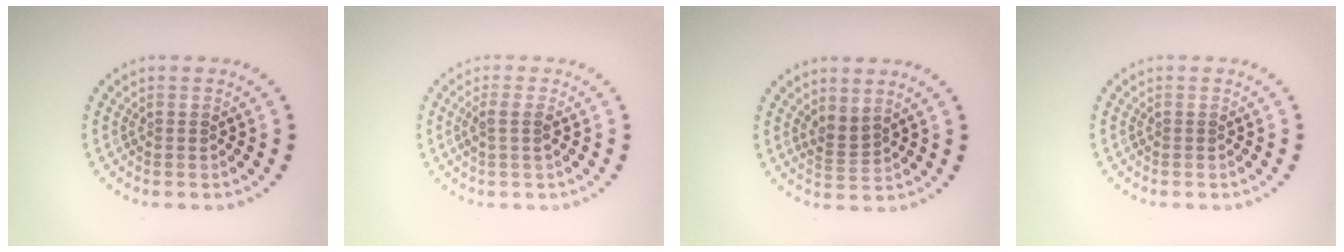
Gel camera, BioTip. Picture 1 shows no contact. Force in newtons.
{"total": 1.5, "press": 1.2, "slide": 0.9}
{"total": 1.8, "press": 1.3, "slide": 1.3}
{"total": 0.0}